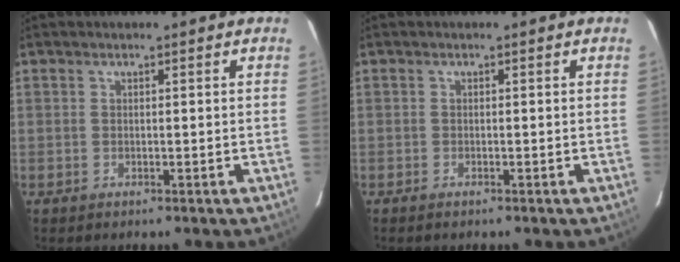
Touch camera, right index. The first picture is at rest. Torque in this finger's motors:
{"motor_torque": [-0.10, -0.22, -0.02, 0.00]}